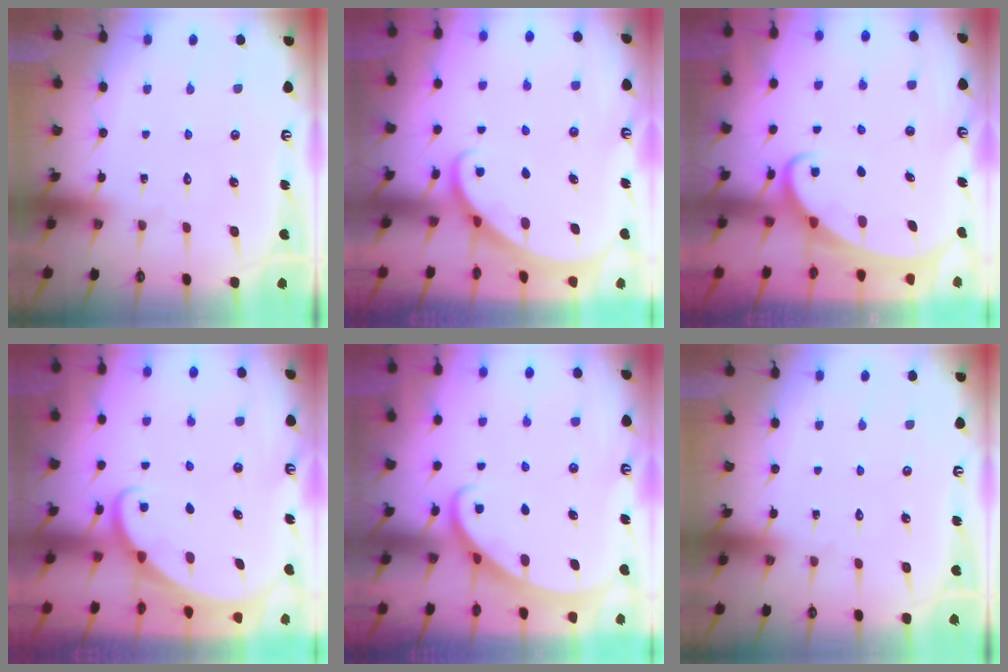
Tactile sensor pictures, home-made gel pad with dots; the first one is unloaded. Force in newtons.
{"total": 2.0, "press": 2.0, "slide": 0.0}
{"total": 2.5, "press": 2.5, "slide": 0.4}
{"total": 1.8, "press": 1.8, "slide": 0.1}
{"total": 2.2, "press": 2.2, "slide": 0.2}
{"total": 0.0}